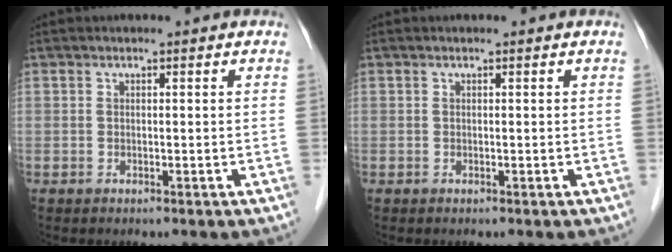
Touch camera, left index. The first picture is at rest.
{"total": 0.0}